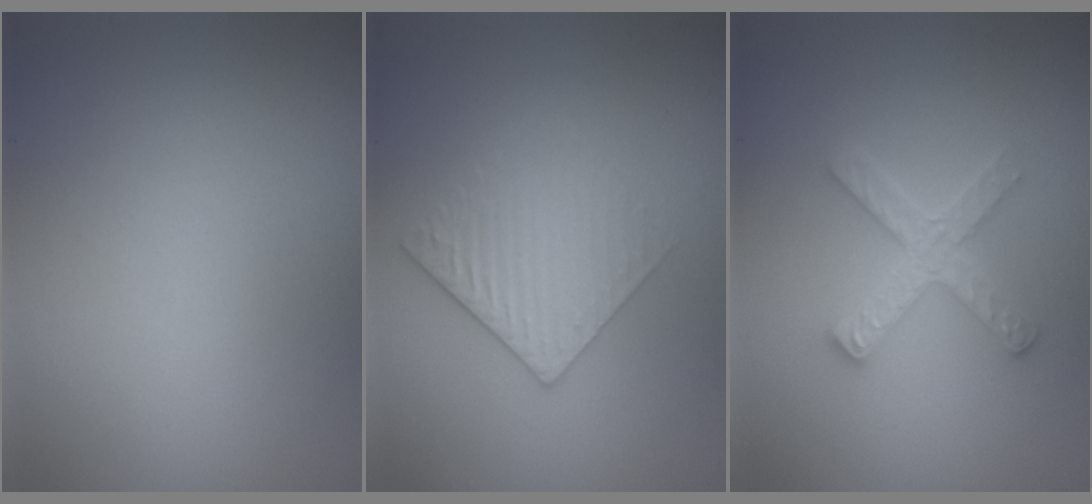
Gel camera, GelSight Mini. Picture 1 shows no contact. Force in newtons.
{"total": 3.0, "press": 2.7, "slide": 1.3}
{"total": 3.2, "press": 3.1, "slide": 0.4}